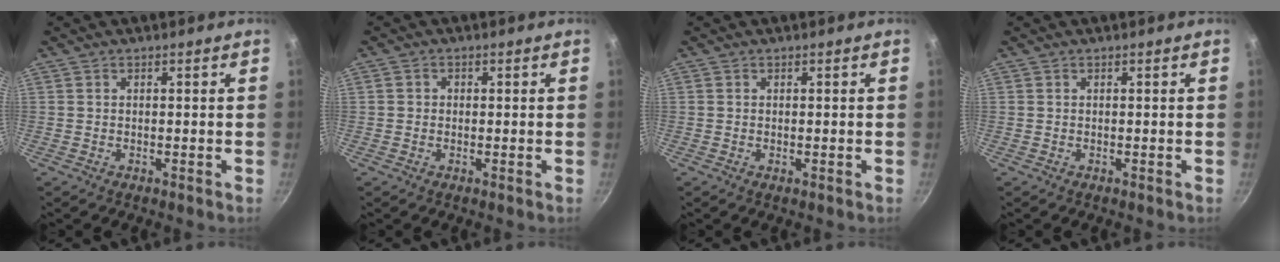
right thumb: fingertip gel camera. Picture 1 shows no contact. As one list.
[{"total": 1.4, "force": [-0.1, 1.3, 0.4], "torque": [-0.003, 0.002, -0.006]}, {"total": 0.0}, {"total": 0.0}]